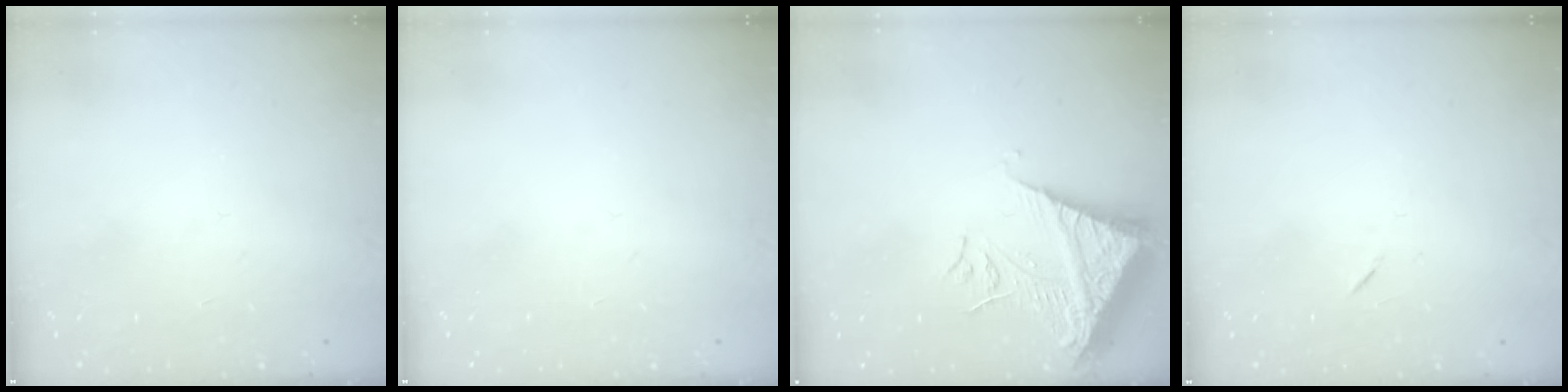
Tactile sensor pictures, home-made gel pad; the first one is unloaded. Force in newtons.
{"total": 0.0}
{"total": 11.6, "press": 11.5, "slide": 1.1}
{"total": 4.9, "press": 4.5, "slide": 1.9}